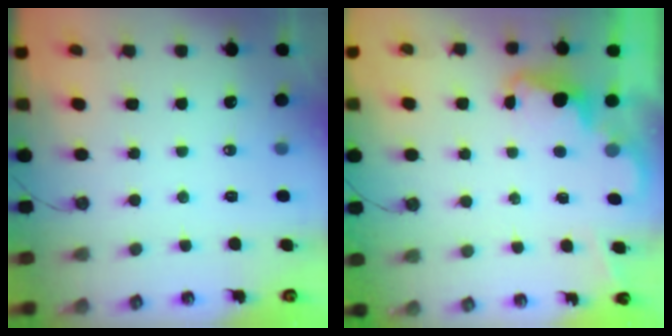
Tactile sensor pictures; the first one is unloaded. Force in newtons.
{"total": 2.4, "press": 2.3, "slide": 0.5}